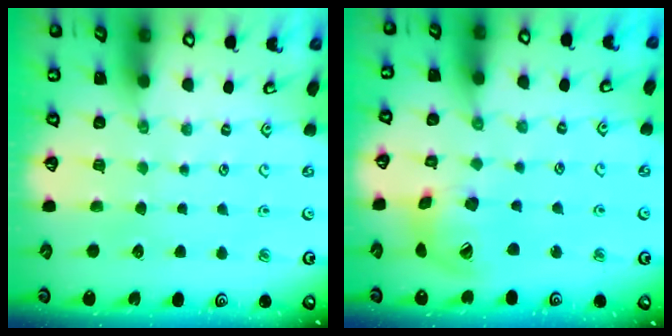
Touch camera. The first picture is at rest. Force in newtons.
{"total": 17.2, "press": 17.0, "slide": 2.8}